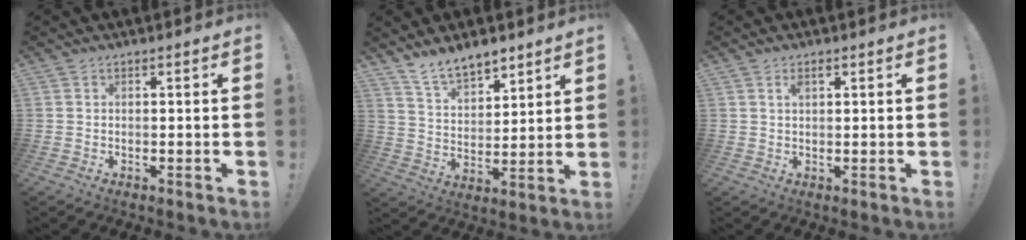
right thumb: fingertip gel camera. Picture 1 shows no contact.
{"total": 9.7, "force": [8.4, 3.8, 3.2], "torque": [-0.067, -0.059, 0.164]}
{"total": 1.9, "force": [1.0, 0.8, 1.3], "torque": [-0.021, -0.001, 0.016]}